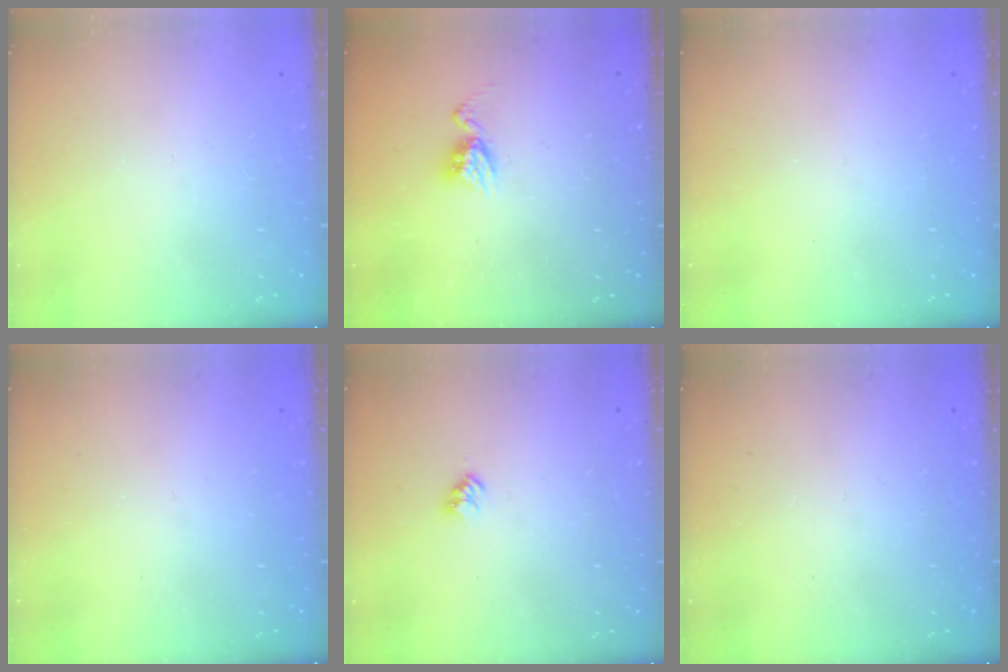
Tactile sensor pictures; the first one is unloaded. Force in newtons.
{"total": 6.2, "press": 6.2, "slide": 0.5}
{"total": 0.0}
{"total": 0.0}
{"total": 2.8, "press": 2.8, "slide": 0.4}
{"total": 0.0}